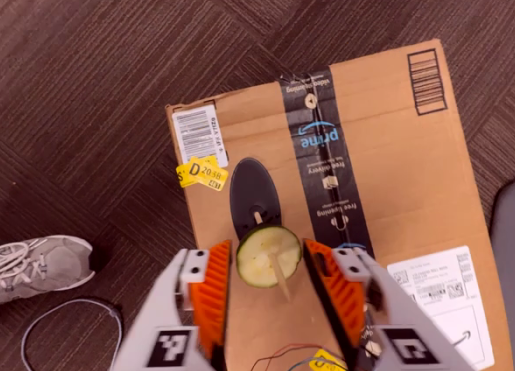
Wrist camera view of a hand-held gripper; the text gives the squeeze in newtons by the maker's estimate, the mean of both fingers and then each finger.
{"total": 7.4, "left": 7.1, "right": 7.7}